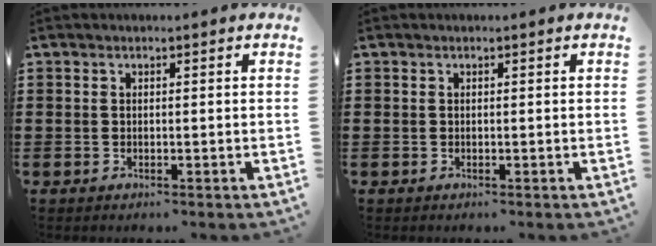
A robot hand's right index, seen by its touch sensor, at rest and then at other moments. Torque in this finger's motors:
{"motor_torque": [0.00, 0.00, 0.02, 0.00]}